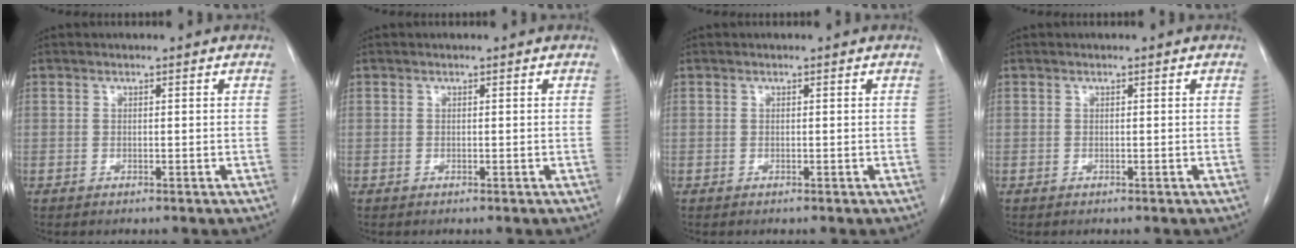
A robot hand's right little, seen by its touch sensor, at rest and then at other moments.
{"total": 0.0}
{"total": 0.0}
{"total": 0.0}